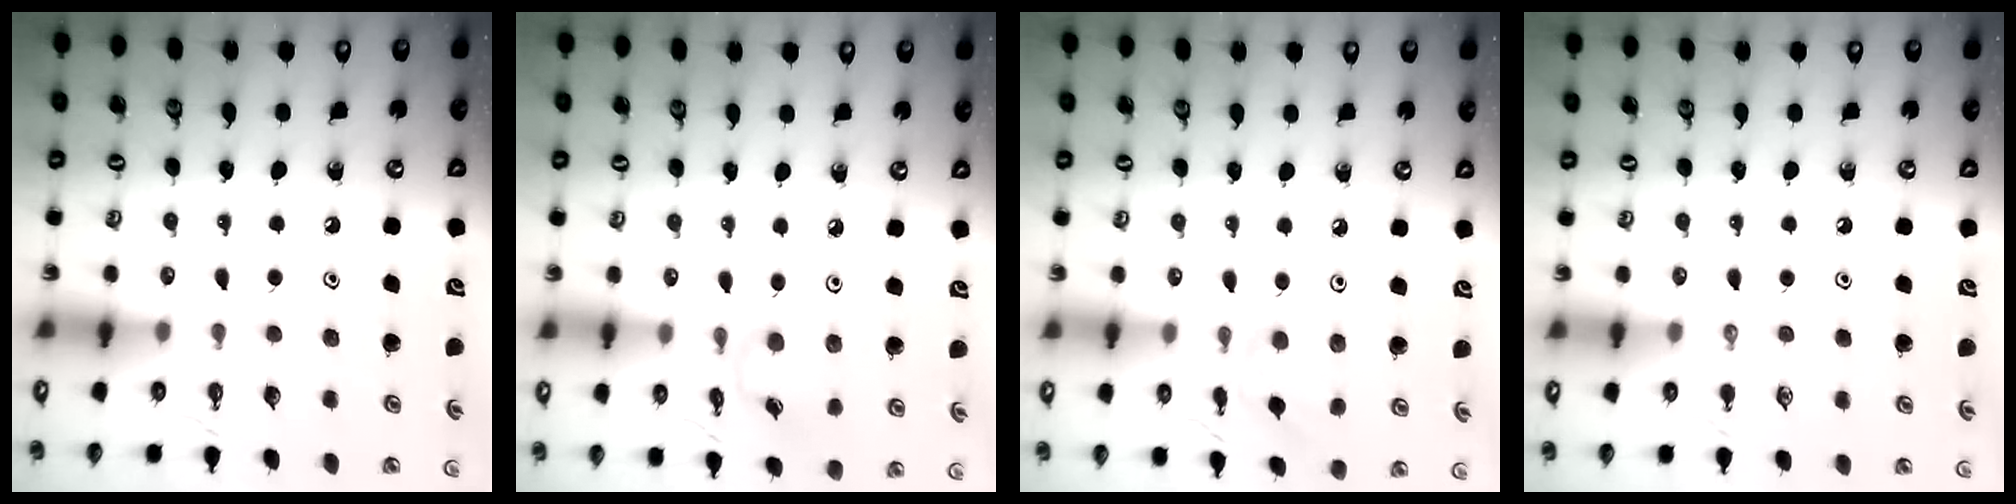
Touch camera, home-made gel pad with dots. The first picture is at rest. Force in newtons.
{"total": 3.1, "press": 3.1, "slide": 0.5}
{"total": 2.7, "press": 2.7, "slide": 0.6}
{"total": 0.0}